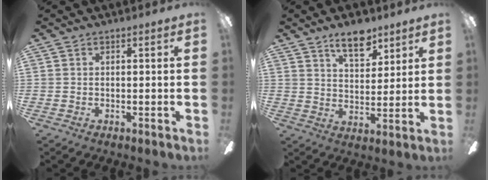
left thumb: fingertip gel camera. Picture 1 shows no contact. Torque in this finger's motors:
{"motor_torque": [0.93, 0.34, 1.29, -0.74, 0.05]}